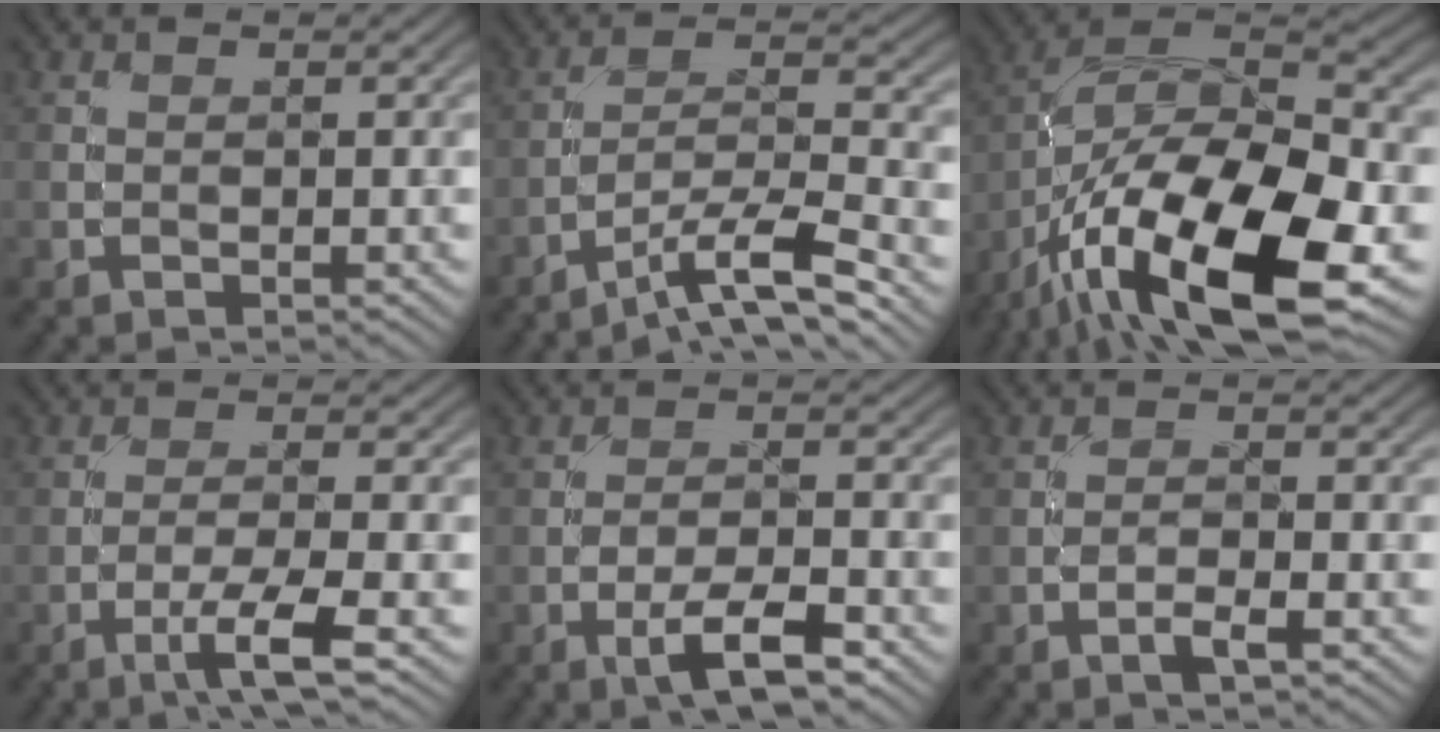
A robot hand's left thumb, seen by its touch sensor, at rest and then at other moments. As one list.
[{"total": 8.5, "force": [-6.1, 1.3, 5.7], "torque": [-0.093, 0.014, -0.113]}, {"total": 18.9, "force": [-9.4, 7.7, 14.4], "torque": [-0.271, -0.019, -0.166]}, {"total": 4.7, "force": [-2.5, 0.3, 3.9], "torque": [-0.070, 0.005, -0.053]}, {"total": 5.3, "force": [-3.1, 1.3, 4.1], "torque": [-0.075, 0.008, -0.056]}, {"total": 1.8, "force": [-1.1, 0.2, 1.4], "torque": [-0.032, 0.004, -0.026]}]